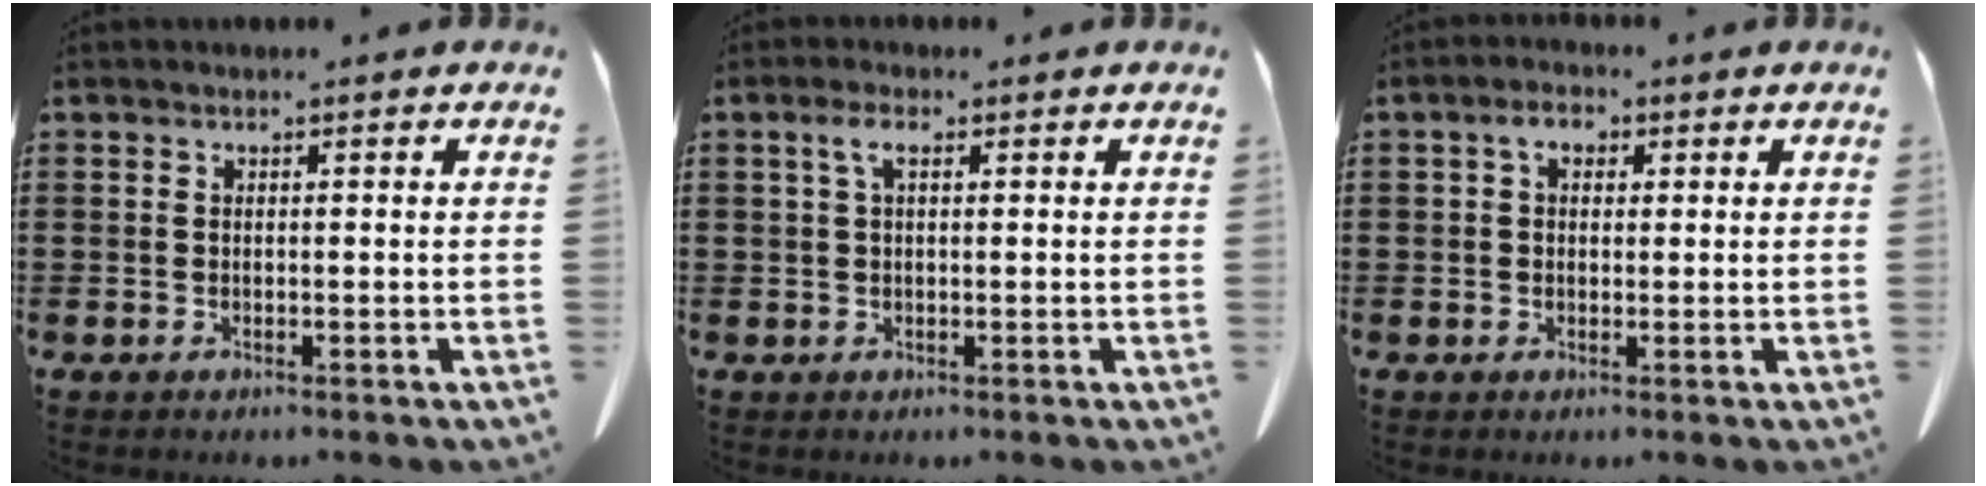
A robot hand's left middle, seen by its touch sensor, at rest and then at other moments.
{"total": 2.9, "force": [1.0, 1.0, 2.5], "torque": [-0.056, 0.005, 0.017]}
{"total": 2.7, "force": [1.0, 1.7, 1.8], "torque": [-0.042, 0.008, 0.017]}